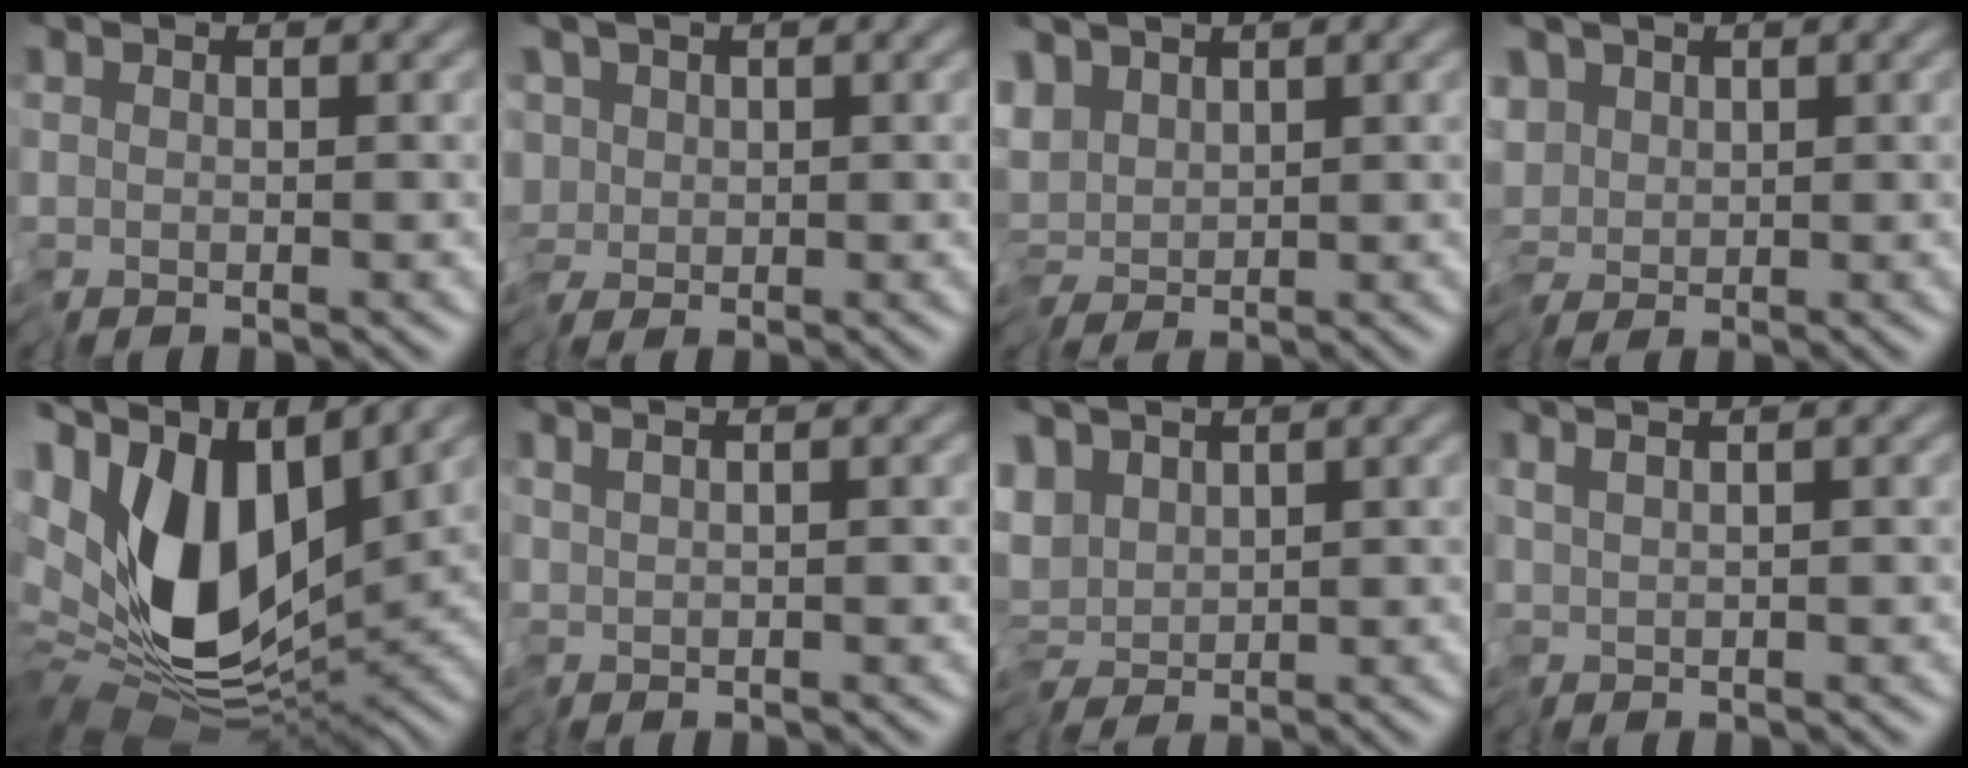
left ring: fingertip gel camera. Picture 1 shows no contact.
{"total": 2.7, "force": [-0.7, 1.9, 1.9], "torque": [-0.036, 0.011, -0.019]}
{"total": 2.9, "force": [0.4, 1.7, 2.2], "torque": [-0.040, 0.003, 0.003]}
{"total": 2.7, "force": [-0.3, 1.7, 2.0], "torque": [-0.030, 0.009, -0.016]}
{"total": 13.8, "force": [1.6, 7.9, 11.2], "torque": [-0.214, -0.020, 0.032]}
{"total": 0.9, "force": [0.4, -0.2, 0.8], "torque": [-0.012, 0.006, 0.009]}
{"total": 3.6, "force": [0.2, 2.4, 2.7], "torque": [-0.041, 0.001, -0.001]}
{"total": 1.6, "force": [1.0, -0.4, 1.2], "torque": [-0.022, 0.008, 0.022]}